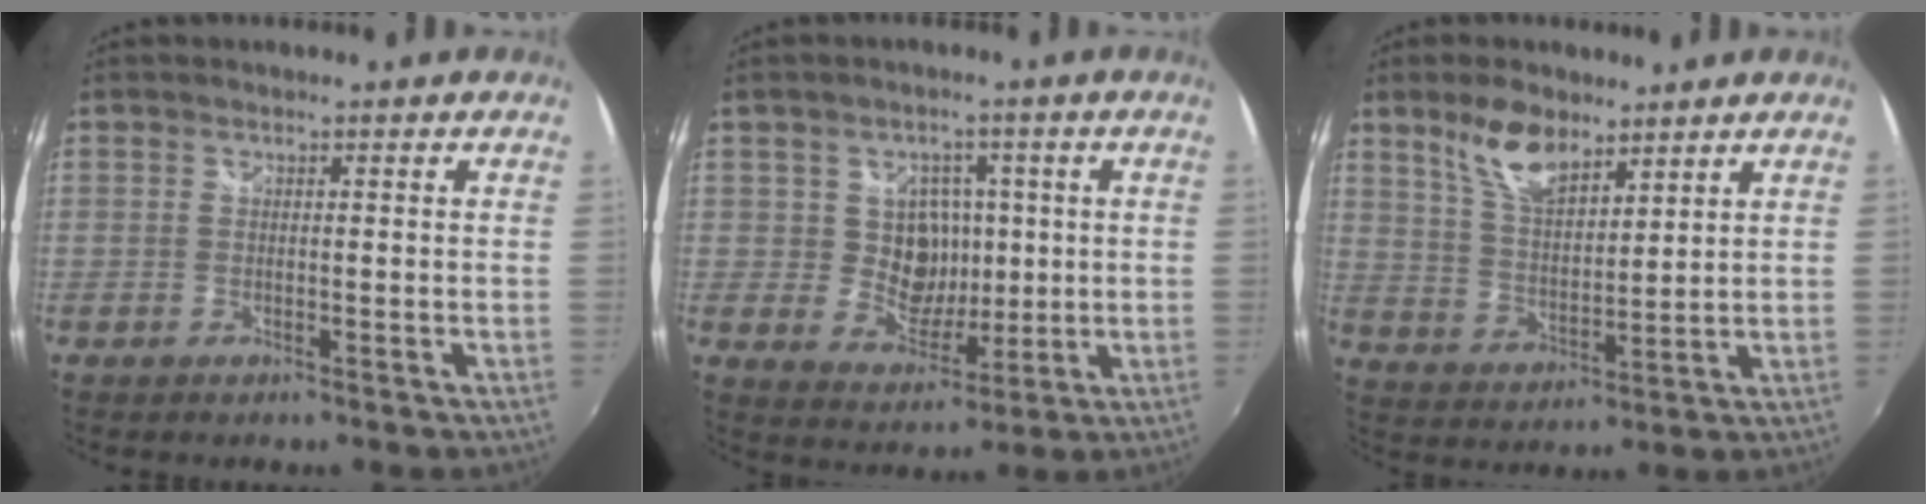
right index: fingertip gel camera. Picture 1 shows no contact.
{"total": 7.7, "force": [0.9, 6.9, 3.2], "torque": [-0.060, 0.008, 0.025]}
{"total": 9.2, "force": [6.3, 3.9, 5.4], "torque": [-0.099, 0.008, 0.126]}